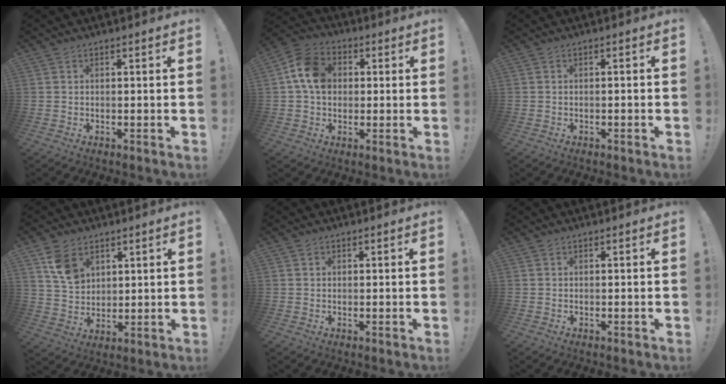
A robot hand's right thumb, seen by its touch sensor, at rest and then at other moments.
{"total": 12.3, "force": [1.8, 9.7, 7.3], "torque": [-0.123, 0.017, 0.041]}
{"total": 1.0, "force": [-0.8, -0.2, 0.6], "torque": [-0.009, -0.001, -0.015]}
{"total": 9.9, "force": [5.3, 7.1, 4.5], "torque": [-0.067, -0.021, 0.105]}
{"total": 0.8, "force": [0.4, 0.7, -0.1], "torque": [0.002, 0.002, 0.008]}
{"total": 0.0}